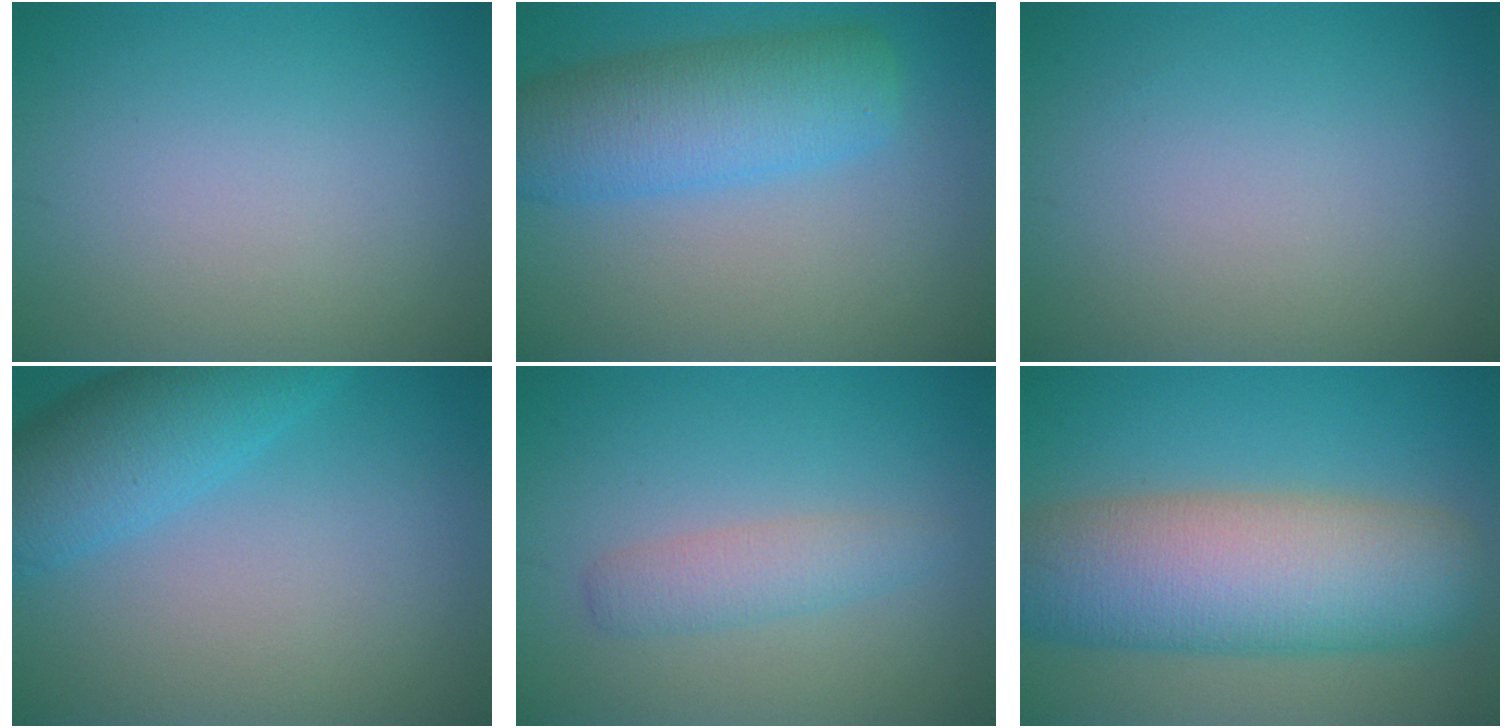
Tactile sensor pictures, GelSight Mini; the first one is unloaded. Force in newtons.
{"total": 7.0, "press": 7.0, "slide": 0.1}
{"total": 0.0}
{"total": 5.8, "press": 5.8, "slide": 0.2}
{"total": 2.3, "press": 2.3, "slide": 0.0}
{"total": 11.7, "press": 11.7, "slide": 0.5}